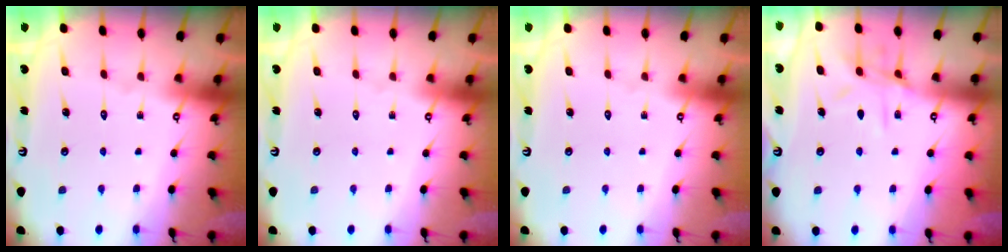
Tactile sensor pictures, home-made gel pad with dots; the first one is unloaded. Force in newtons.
{"total": 0.0}
{"total": 0.0}
{"total": 9.5, "press": 9.5, "slide": 0.7}